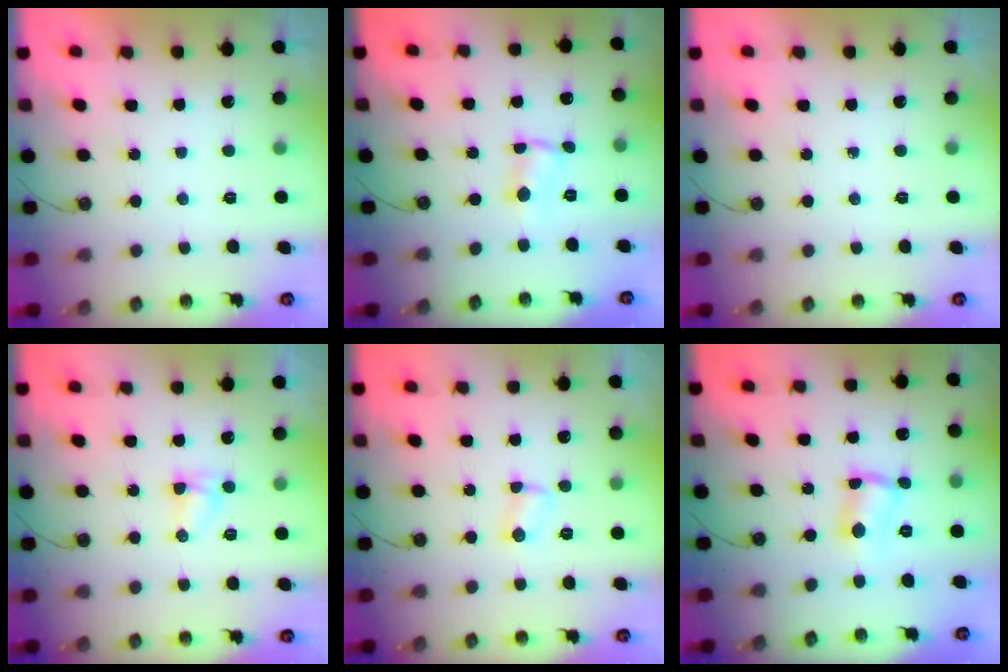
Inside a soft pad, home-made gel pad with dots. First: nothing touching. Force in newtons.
{"total": 1.1, "press": 1.0, "slide": 0.2}
{"total": 0.0}
{"total": 5.3, "press": 3.8, "slide": 3.7}
{"total": 2.4, "press": 2.4, "slide": 0.4}
{"total": 2.8, "press": 2.8, "slide": 0.6}